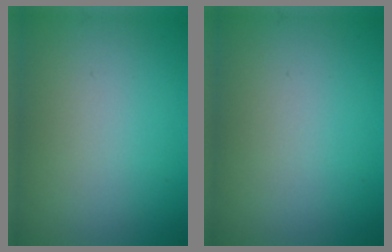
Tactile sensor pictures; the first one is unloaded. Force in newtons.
{"total": 0.0}